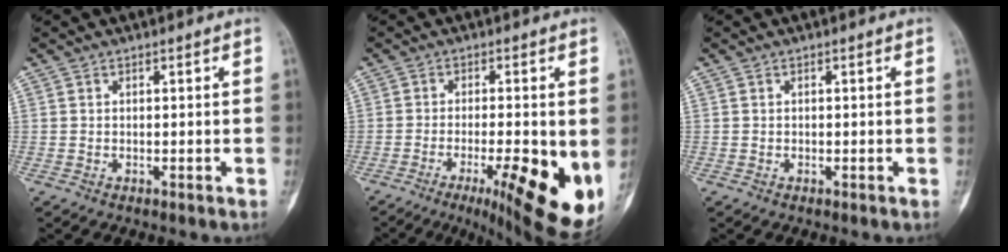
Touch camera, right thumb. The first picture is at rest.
{"total": 15.7, "force": [-4.4, 3.8, 14.6], "torque": [-0.159, -0.016, -0.048]}
{"total": 0.0}